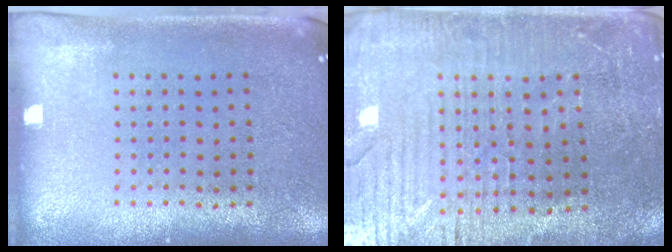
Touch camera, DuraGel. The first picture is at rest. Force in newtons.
{"total": 3.2, "press": 3.1, "slide": 0.6}